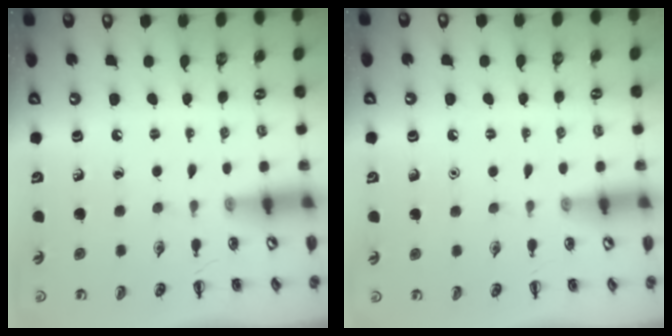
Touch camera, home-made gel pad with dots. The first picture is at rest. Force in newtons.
{"total": 1.6, "press": 1.6, "slide": 0.1}